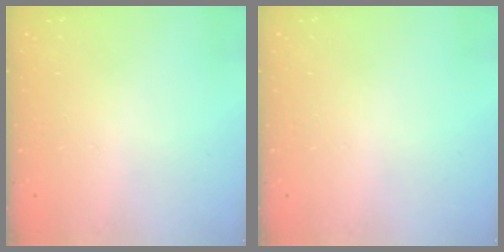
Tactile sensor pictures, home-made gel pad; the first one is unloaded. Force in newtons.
{"total": 0.0}